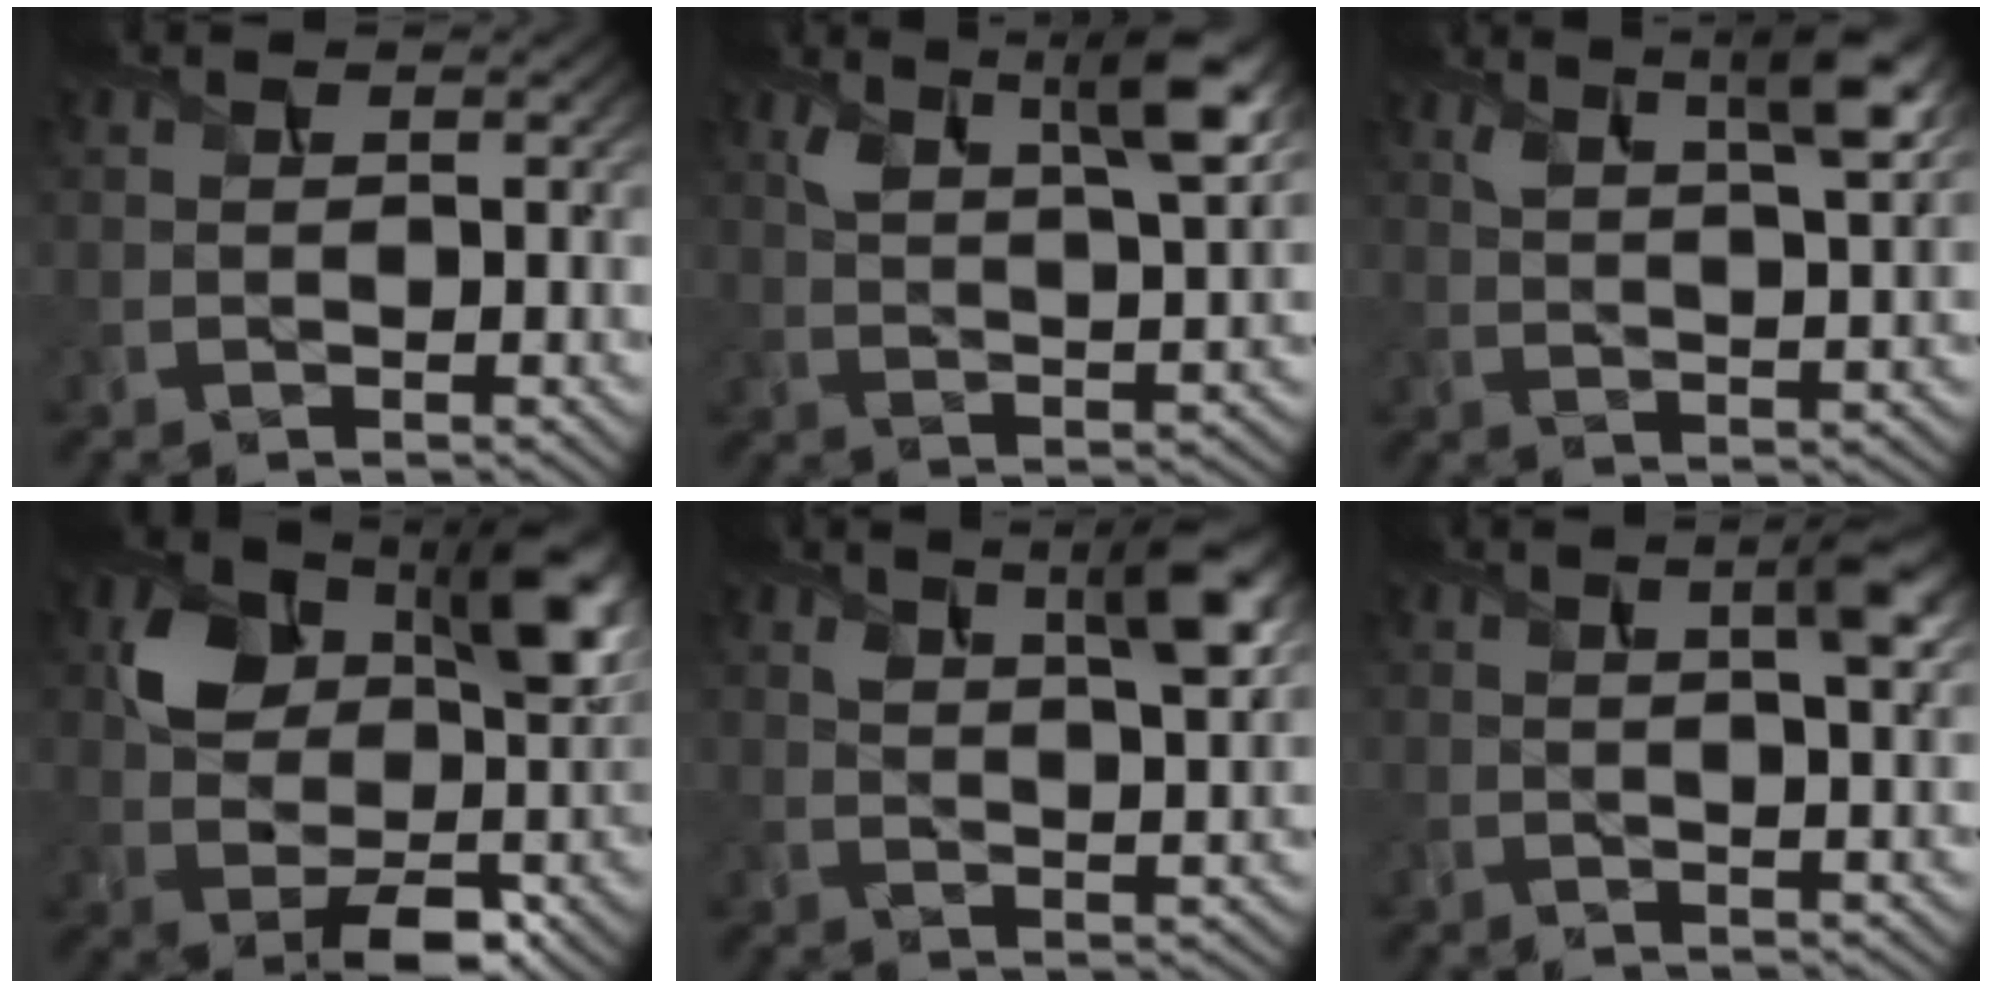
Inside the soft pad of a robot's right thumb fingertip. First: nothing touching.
{"total": 9.8, "force": [5.2, 3.2, 7.6], "torque": [-0.141, 0.002, 0.098]}
{"total": 8.0, "force": [4.7, 2.0, 6.1], "torque": [-0.106, 0.006, 0.082]}
{"total": 10.7, "force": [2.5, 7.2, 7.5], "torque": [-0.130, -0.013, 0.048]}
{"total": 7.3, "force": [4.1, 2.3, 5.6], "torque": [-0.094, -0.002, 0.073]}
{"total": 4.2, "force": [1.5, 0.8, 3.8], "torque": [-0.064, 0.006, 0.024]}